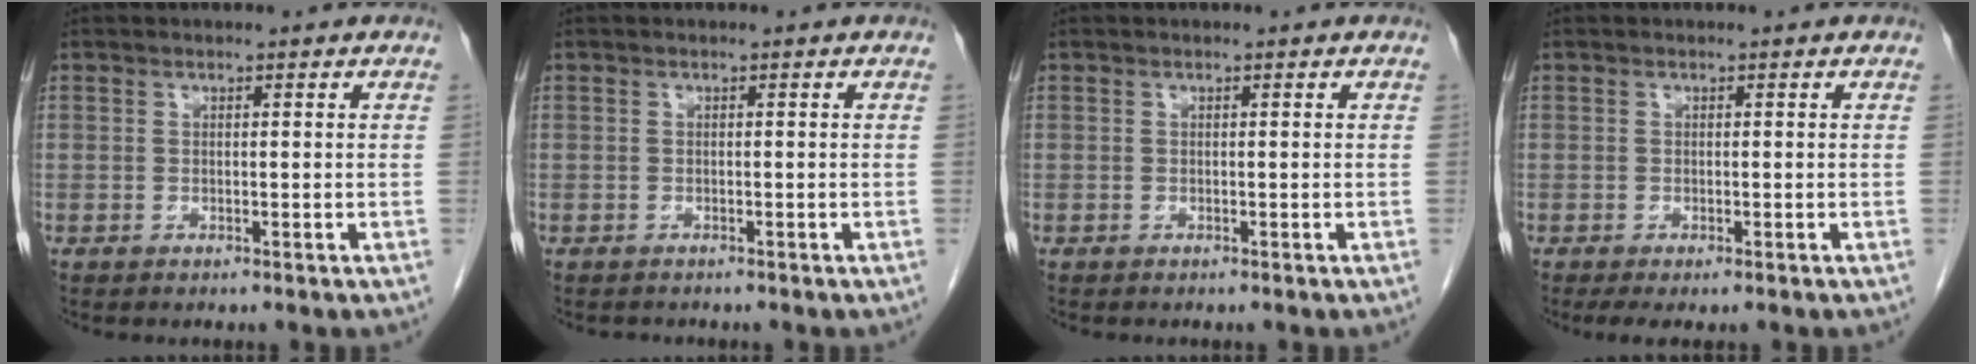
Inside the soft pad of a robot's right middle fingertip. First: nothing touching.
{"total": 0.7, "force": [-0.6, 0.2, 0.0], "torque": [-0.007, -0.001, -0.011]}
{"total": 0.0}
{"total": 2.3, "force": [-1.6, 0.8, 1.5], "torque": [-0.025, -0.006, -0.021]}